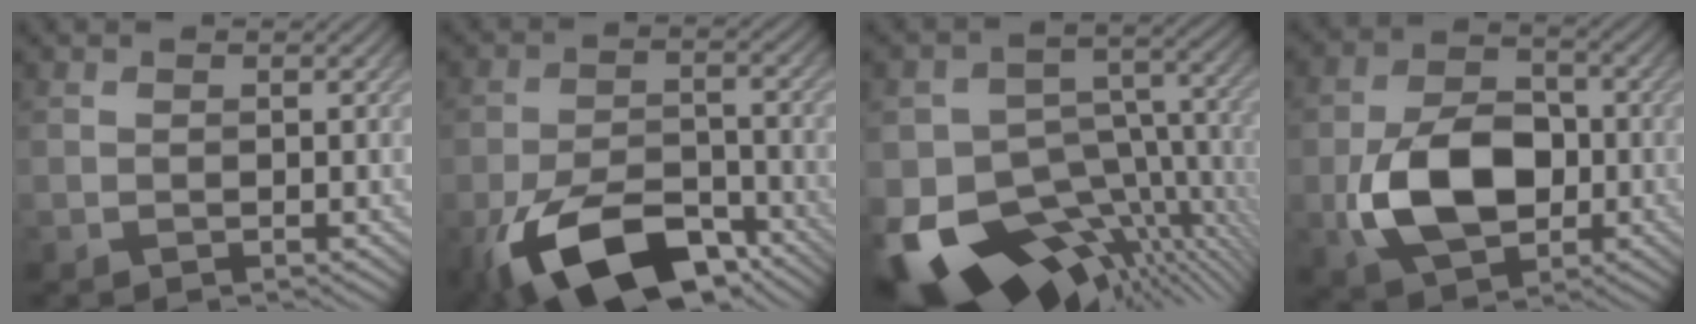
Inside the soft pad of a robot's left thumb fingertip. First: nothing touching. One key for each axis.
{"total": 13.6, "fx": -8.3, "fy": 6.5, "fz": 8.6, "tx": -0.172, "ty": -0.025, "tz": -0.150}
{"total": 17.7, "fx": -8.5, "fy": 11.1, "fz": 10.9, "tx": -0.178, "ty": -0.037, "tz": -0.109}
{"total": 10.2, "fx": -2.2, "fy": 6.7, "fz": 7.3, "tx": -0.153, "ty": -0.006, "tz": -0.040}